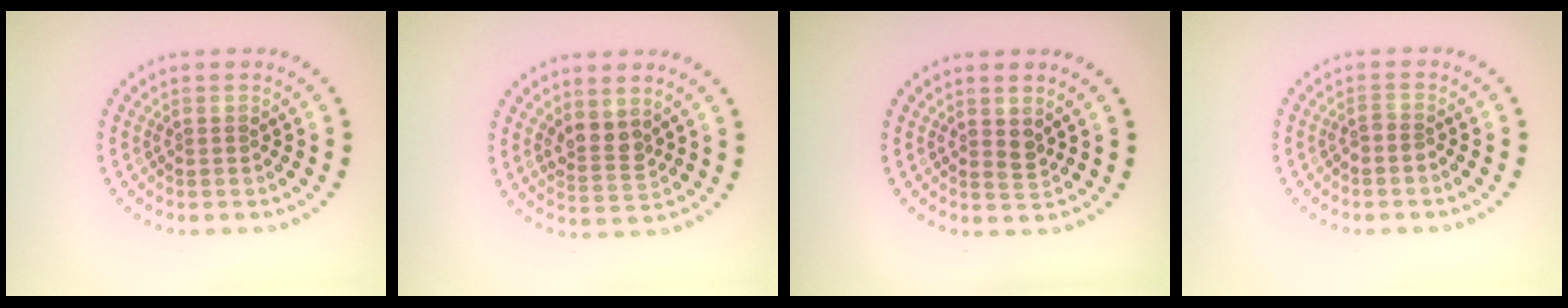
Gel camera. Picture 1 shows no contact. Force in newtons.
{"total": 2.4, "press": 2.1, "slide": 1.2}
{"total": 1.1, "press": 1.0, "slide": 0.4}
{"total": 0.7, "press": 0.4, "slide": 0.6}